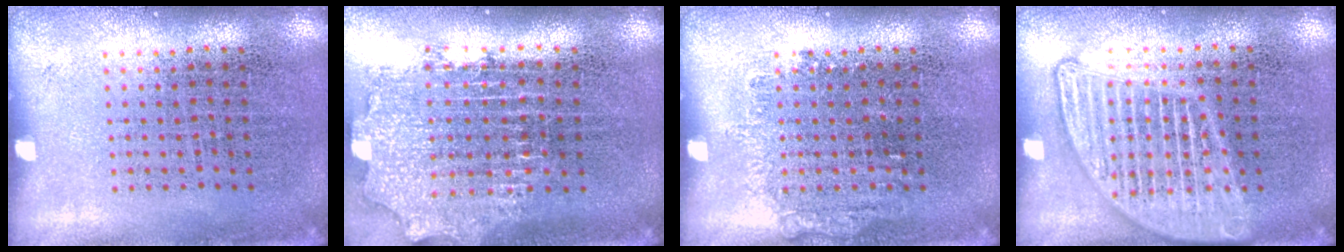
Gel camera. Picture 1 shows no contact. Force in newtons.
{"total": 2.1, "press": 1.6, "slide": 1.4}
{"total": 0.8, "press": 0.7, "slide": 0.2}
{"total": 2.7, "press": 2.7, "slide": 0.2}